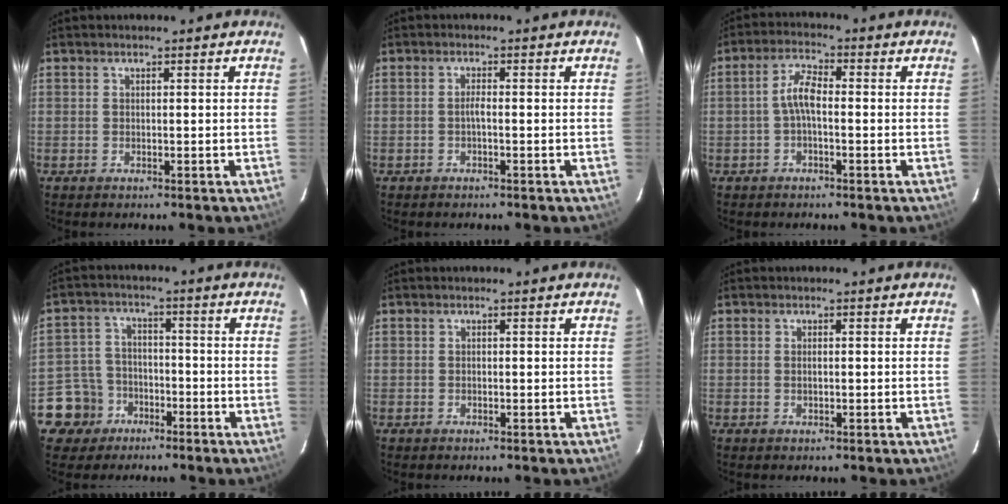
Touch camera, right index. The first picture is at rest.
{"total": 1.2, "force": [-0.4, 0.0, 1.1], "torque": [-0.022, 0.004, -0.010]}
{"total": 4.4, "force": [-0.7, 1.6, 4.0], "torque": [-0.085, 0.015, -0.016]}
{"total": 8.1, "force": [-4.3, 6.9, 0.6], "torque": [-0.042, 0.027, -0.069]}
{"total": 0.0}
{"total": 1.2, "force": [0.0, 0.5, 1.0], "torque": [-0.019, 0.001, 0.000]}